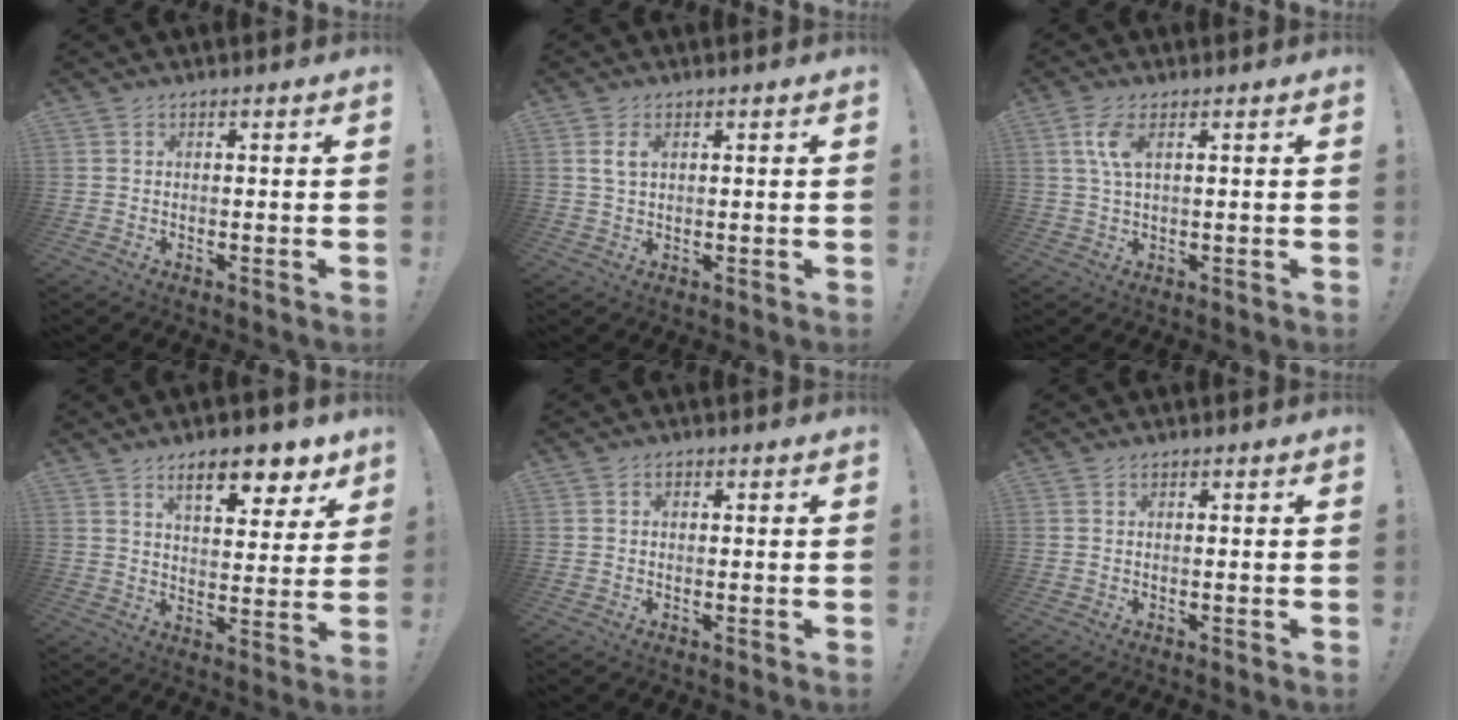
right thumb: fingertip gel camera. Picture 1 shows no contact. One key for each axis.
{"total": 3.7, "fx": 1.3, "fy": 2.1, "fz": 2.8, "tx": -0.050, "ty": 0.002, "tz": 0.023}
{"total": 5.5, "fx": 1.8, "fy": 2.1, "fz": 4.8, "tx": -0.095, "ty": -0.003, "tz": 0.029}
{"total": 11.2, "fx": 7.1, "fy": 4.1, "fz": 7.6, "tx": -0.102, "ty": -0.038, "tz": 0.121}
{"total": 1.2, "fx": 0.0, "fy": 0.9, "fz": 0.7, "tx": -0.009, "ty": 0.002, "tz": -0.001}
{"total": 0.0}